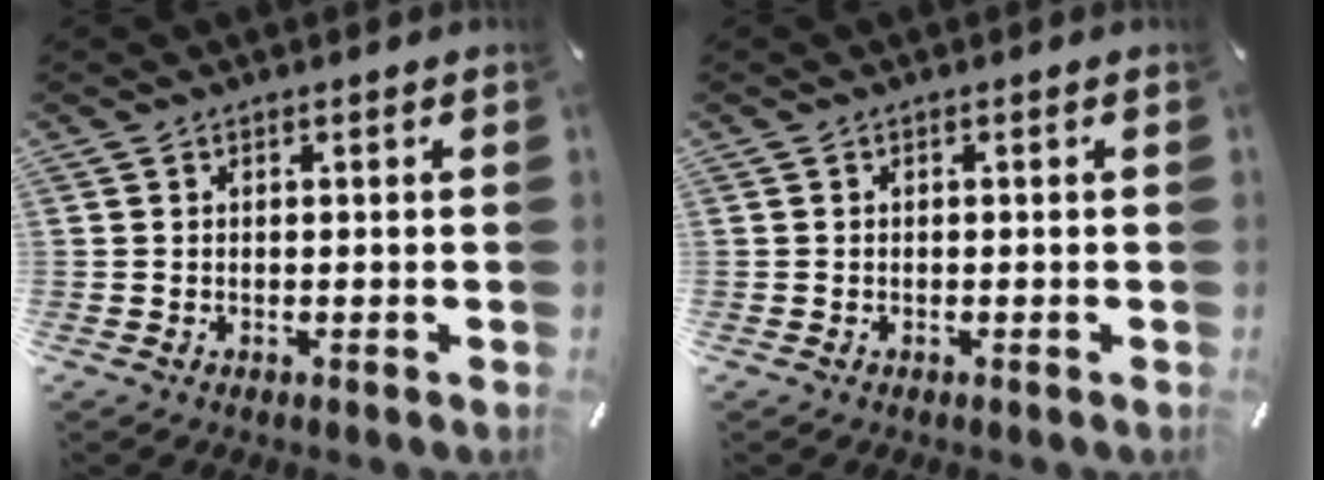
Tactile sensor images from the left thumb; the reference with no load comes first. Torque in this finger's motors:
{"motor_torque": [0.00, 0.16, -0.07, 0.03, 0.00]}